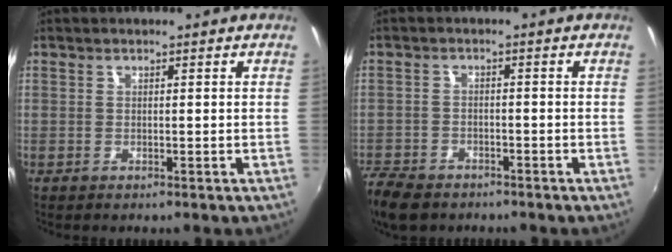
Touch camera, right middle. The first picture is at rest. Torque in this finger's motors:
{"motor_torque": [0.95, -1.01, 0.04, 0.05]}